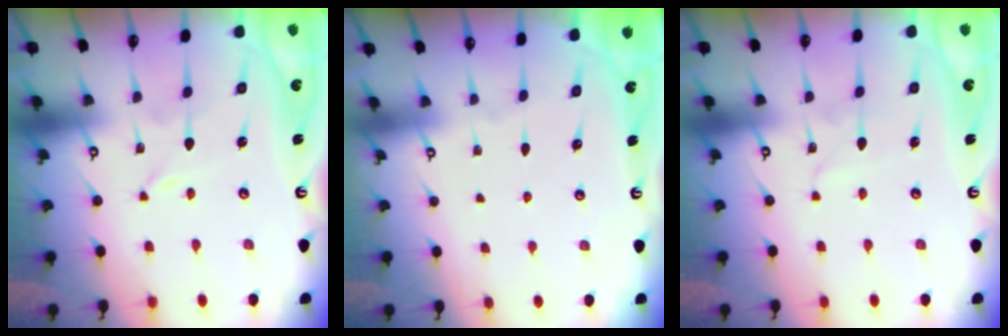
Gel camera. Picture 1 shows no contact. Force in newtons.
{"total": 0.0}
{"total": 1.2, "press": 1.2, "slide": 0.1}